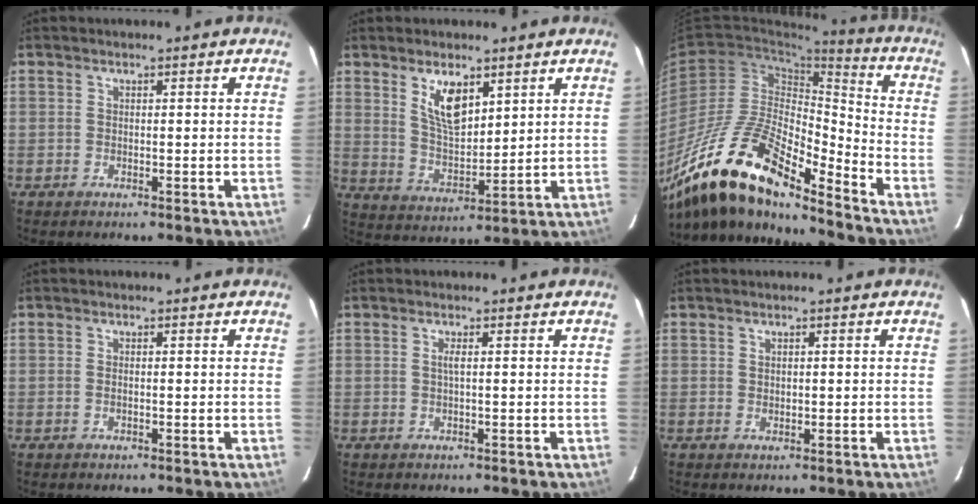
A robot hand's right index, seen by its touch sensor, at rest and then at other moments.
{"total": 8.2, "force": [4.4, 3.5, 6.0], "torque": [-0.107, -0.002, 0.093]}
{"total": 20.8, "force": [-16.0, 5.5, 12.1], "torque": [-0.227, -0.011, -0.306]}
{"total": 0.6, "force": [-0.2, 0.2, 0.5], "torque": [-0.011, 0.000, -0.004]}
{"total": 0.9, "force": [0.1, -0.2, 0.9], "torque": [-0.017, 0.001, 0.000]}
{"total": 0.8, "force": [0.3, 0.7, 0.2], "torque": [-0.002, 0.003, 0.005]}